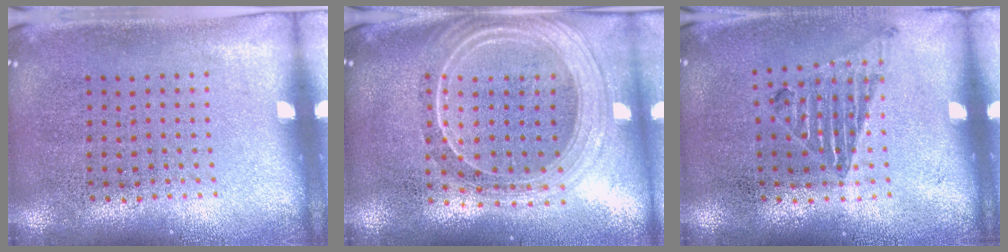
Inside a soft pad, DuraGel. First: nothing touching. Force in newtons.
{"total": 2.4, "press": 2.0, "slide": 1.2}
{"total": 1.0, "press": 1.0, "slide": 0.2}